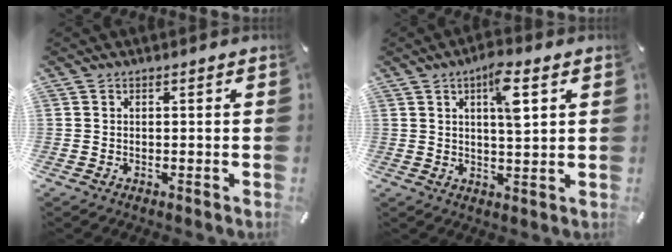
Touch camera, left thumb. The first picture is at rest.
{"total": 7.6, "force": [3.0, 2.0, 6.7], "torque": [-0.106, -0.010, 0.044]}